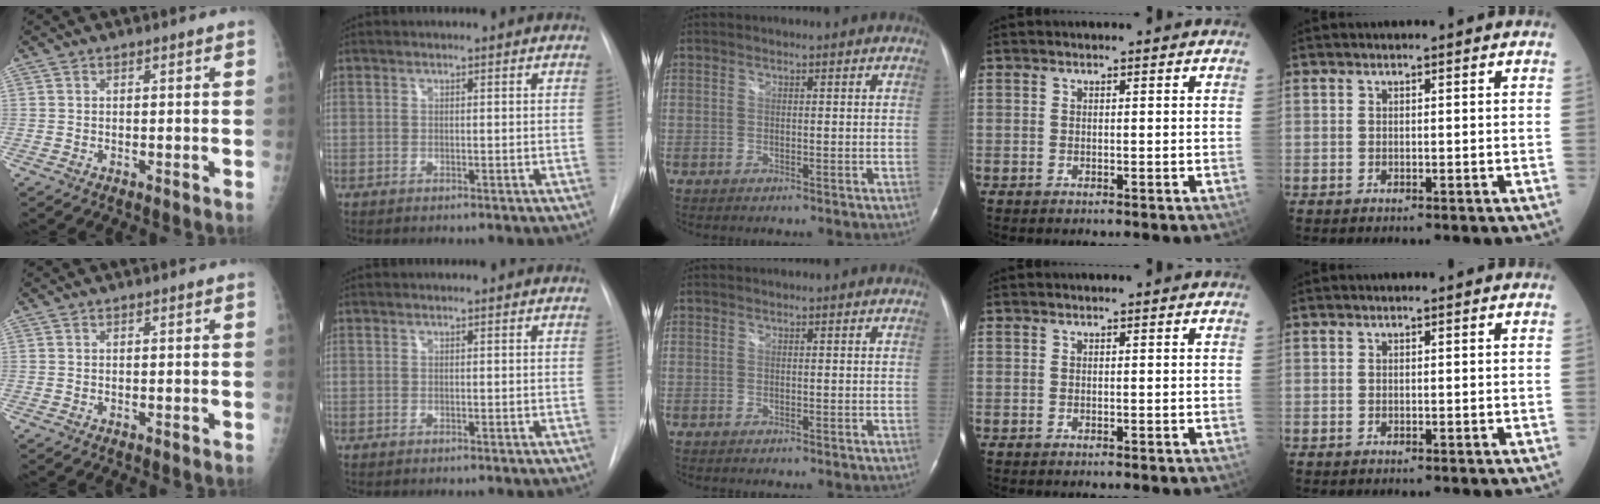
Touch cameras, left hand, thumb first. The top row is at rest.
{}